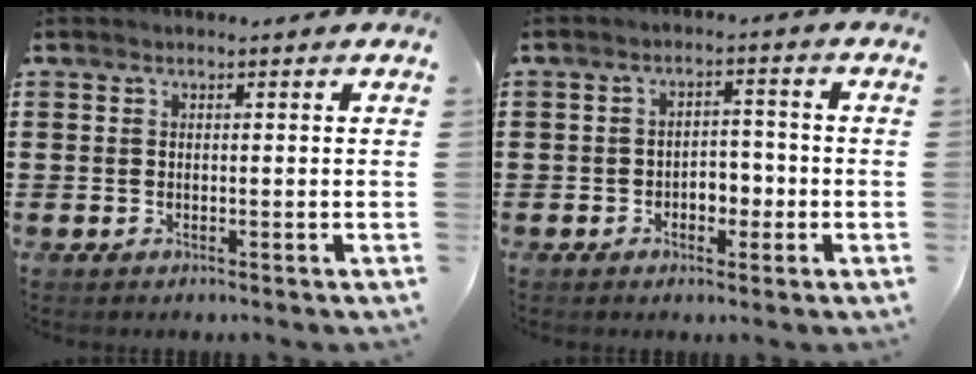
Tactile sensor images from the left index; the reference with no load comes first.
{"total": 3.4, "force": [-1.3, 2.4, 2.0], "torque": [-0.036, 0.001, -0.031]}